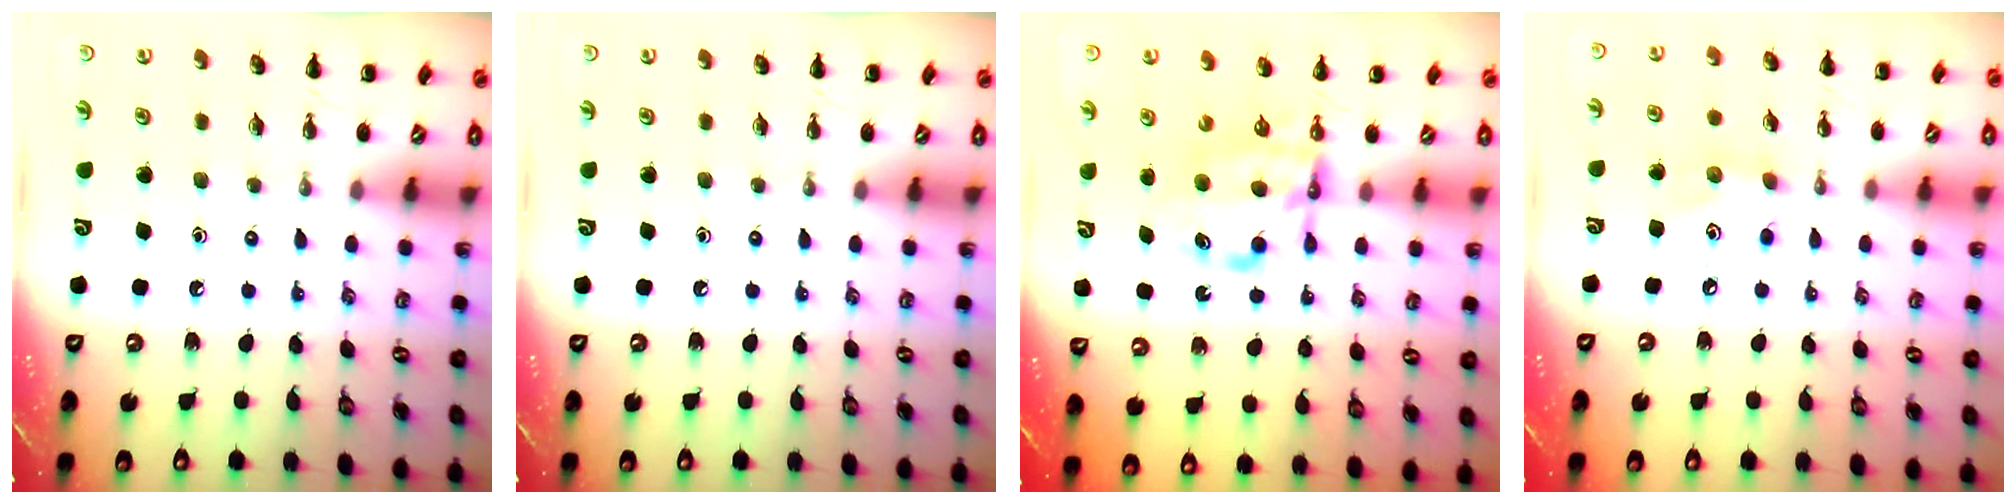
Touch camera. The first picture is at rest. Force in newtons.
{"total": 0.0}
{"total": 6.4, "press": 6.4, "slide": 0.3}
{"total": 4.3, "press": 4.2, "slide": 0.5}